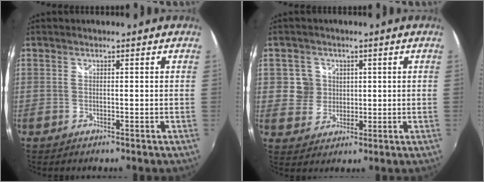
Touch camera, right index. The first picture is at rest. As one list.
[{"total": 5.1, "force": [1.0, 4.9, 0.6], "torque": [-0.006, 0.008, 0.023]}]